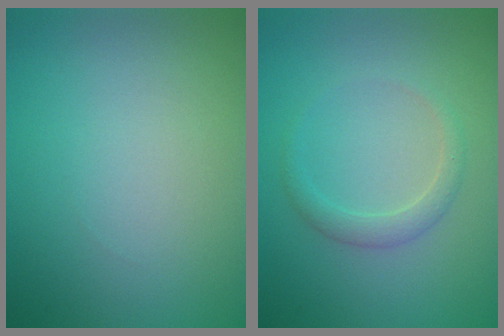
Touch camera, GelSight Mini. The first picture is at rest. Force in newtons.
{"total": 1.7, "press": 1.7, "slide": 0.0}